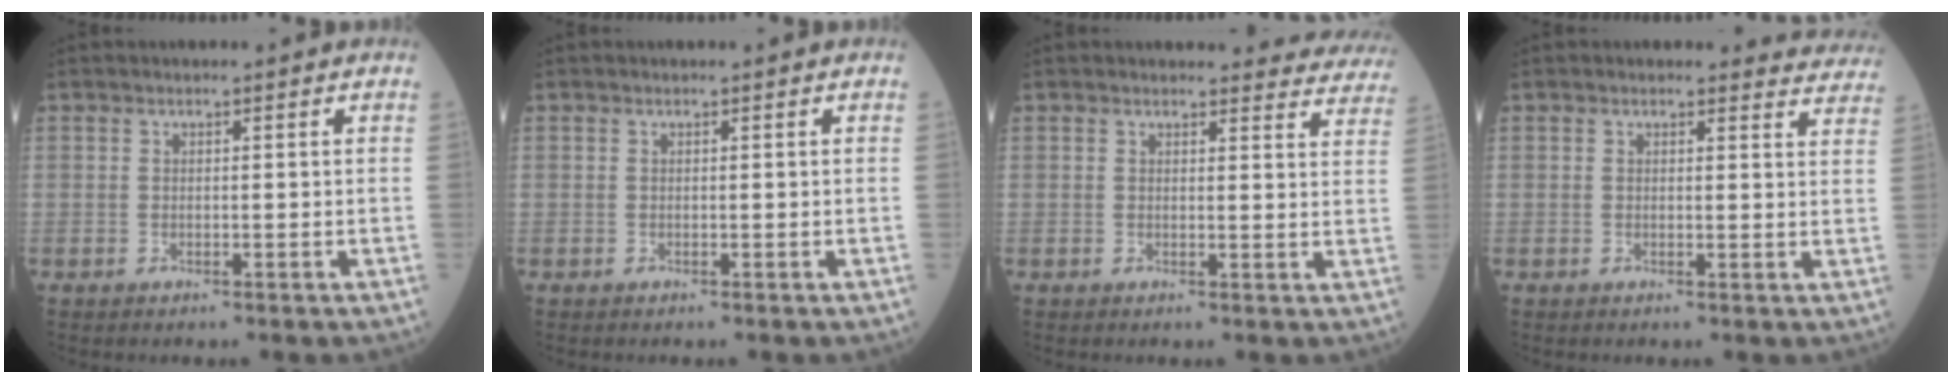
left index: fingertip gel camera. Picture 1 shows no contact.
{"total": 0.0}
{"total": 12.1, "force": [11.7, 2.8, 0.8], "torque": [0.043, -0.046, 0.087]}
{"total": 6.4, "force": [6.2, 1.8, -0.2], "torque": [0.041, -0.021, 0.029]}